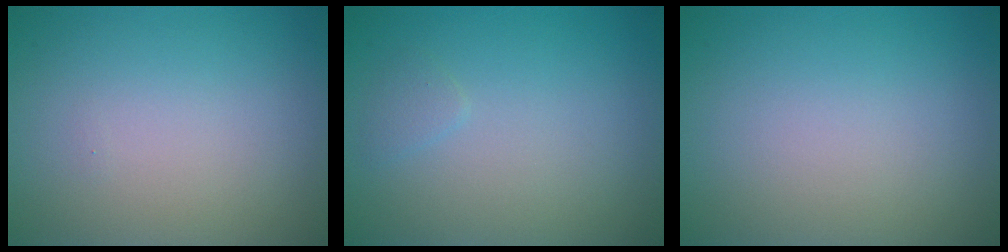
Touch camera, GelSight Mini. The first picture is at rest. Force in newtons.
{"total": 0.7, "press": 0.7, "slide": 0.1}
{"total": 0.0}